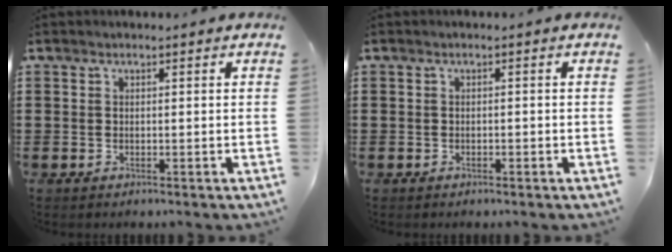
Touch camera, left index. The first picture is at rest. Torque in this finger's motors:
{"motor_torque": [0.00, 0.02, -0.05, 0.00]}